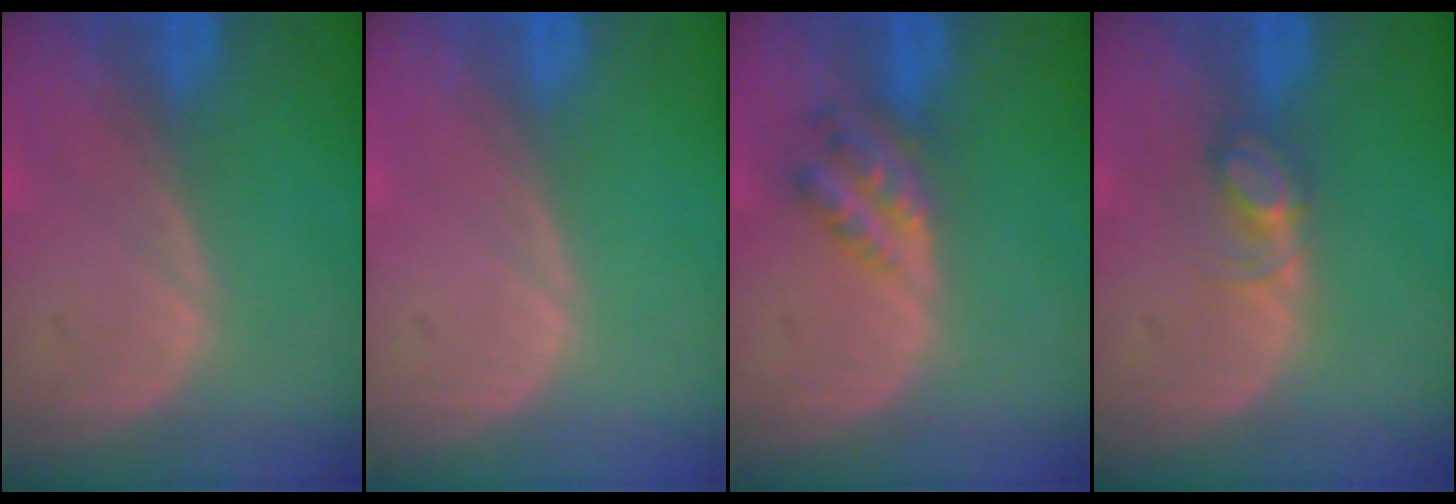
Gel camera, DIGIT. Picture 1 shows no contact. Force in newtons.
{"total": 0.0}
{"total": 4.5, "press": 3.8, "slide": 2.5}
{"total": 2.8, "press": 2.8, "slide": 0.4}